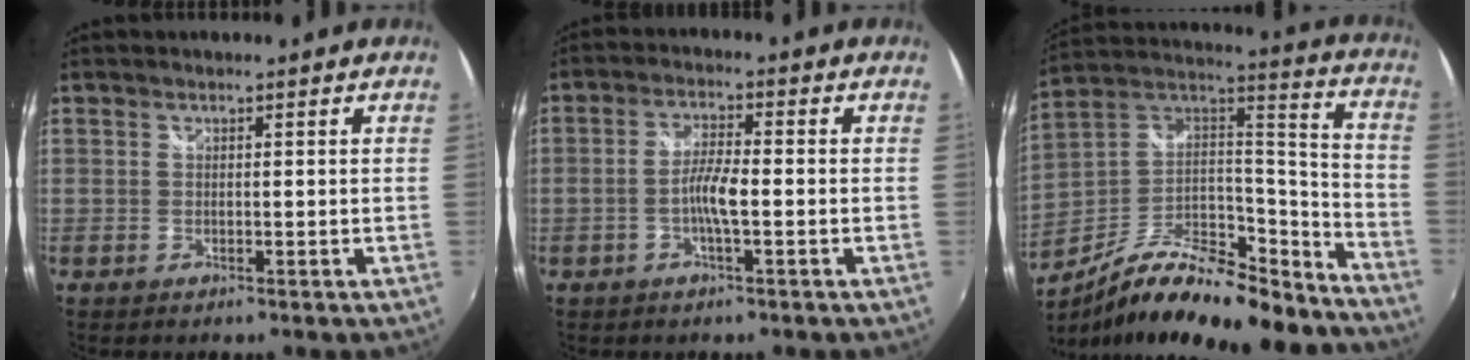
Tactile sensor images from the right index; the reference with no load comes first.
{"total": 4.4, "force": [-1.4, 0.5, 4.2], "torque": [-0.085, 0.006, -0.028]}
{"total": 25.6, "force": [-19.7, 7.1, 14.8], "torque": [-0.234, -0.005, -0.309]}